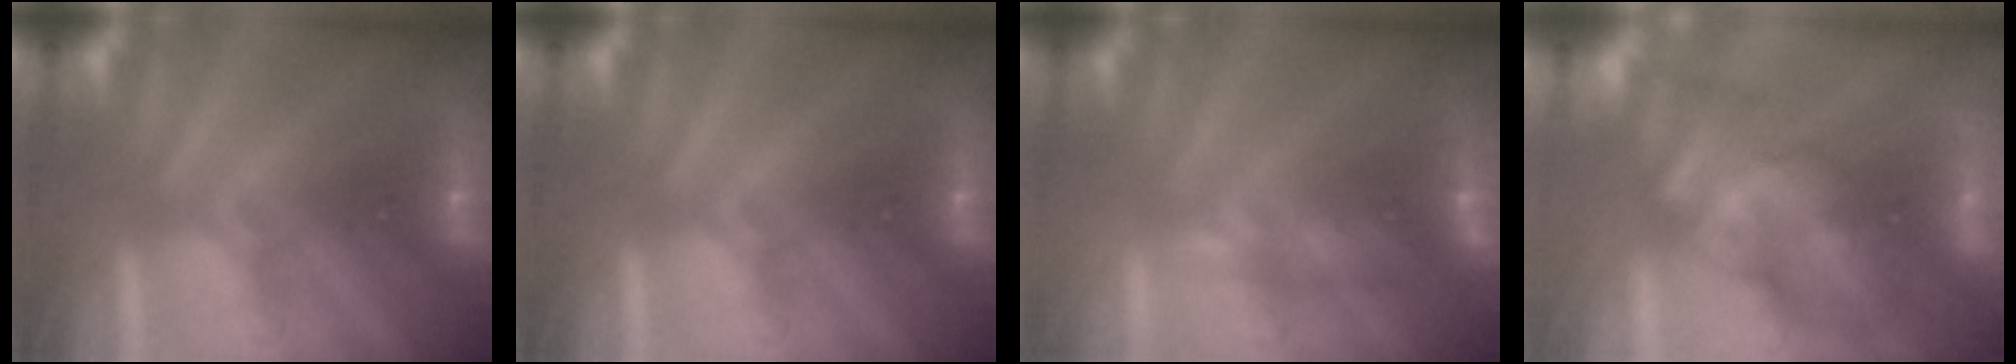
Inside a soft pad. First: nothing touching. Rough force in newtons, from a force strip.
{"total": 0.0}
{"total": 4.7}
{"total": 3.5}